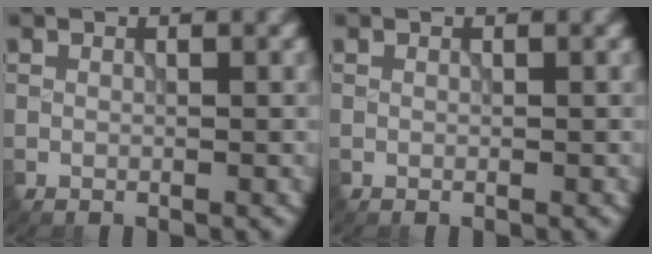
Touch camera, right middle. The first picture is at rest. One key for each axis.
{"total": 0.0}